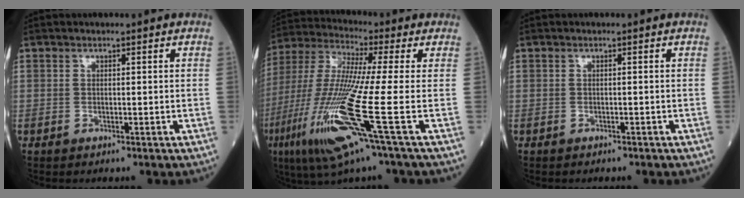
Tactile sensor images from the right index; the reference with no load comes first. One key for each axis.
{"total": 17.8, "fx": -6.3, "fy": -0.5, "fz": 16.6, "tx": -0.375, "ty": -0.036, "tz": -0.131}
{"total": 1.1, "fx": -1.0, "fy": 0.4, "fz": 0.5, "tx": -0.012, "ty": 0.000, "tz": -0.011}